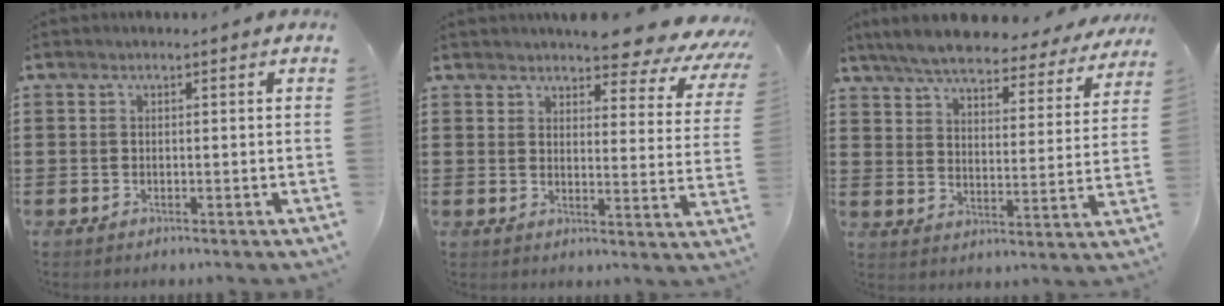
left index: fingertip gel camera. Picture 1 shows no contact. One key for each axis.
{"total": 6.1, "fx": 5.6, "fy": 1.0, "fz": 2.2, "tx": -0.044, "ty": -0.038, "tz": 0.094}
{"total": 6.8, "fx": 6.3, "fy": 0.8, "fz": 2.2, "tx": -0.074, "ty": -0.036, "tz": 0.110}